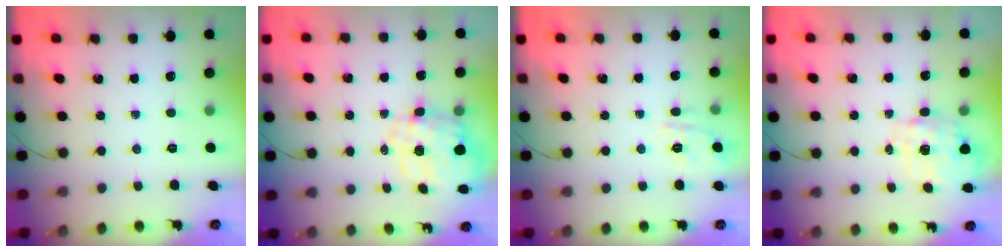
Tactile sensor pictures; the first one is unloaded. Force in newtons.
{"total": 4.0, "press": 3.6, "slide": 1.7}
{"total": 2.4, "press": 2.0, "slide": 1.3}
{"total": 2.8, "press": 2.7, "slide": 0.9}